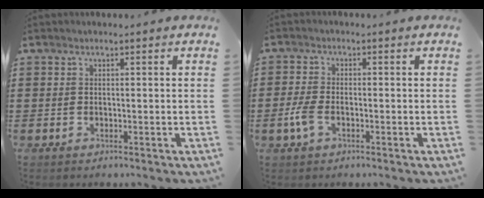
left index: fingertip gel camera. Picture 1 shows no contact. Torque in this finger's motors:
{"motor_torque": [0.20, 0.17, 0.35, 0.05]}